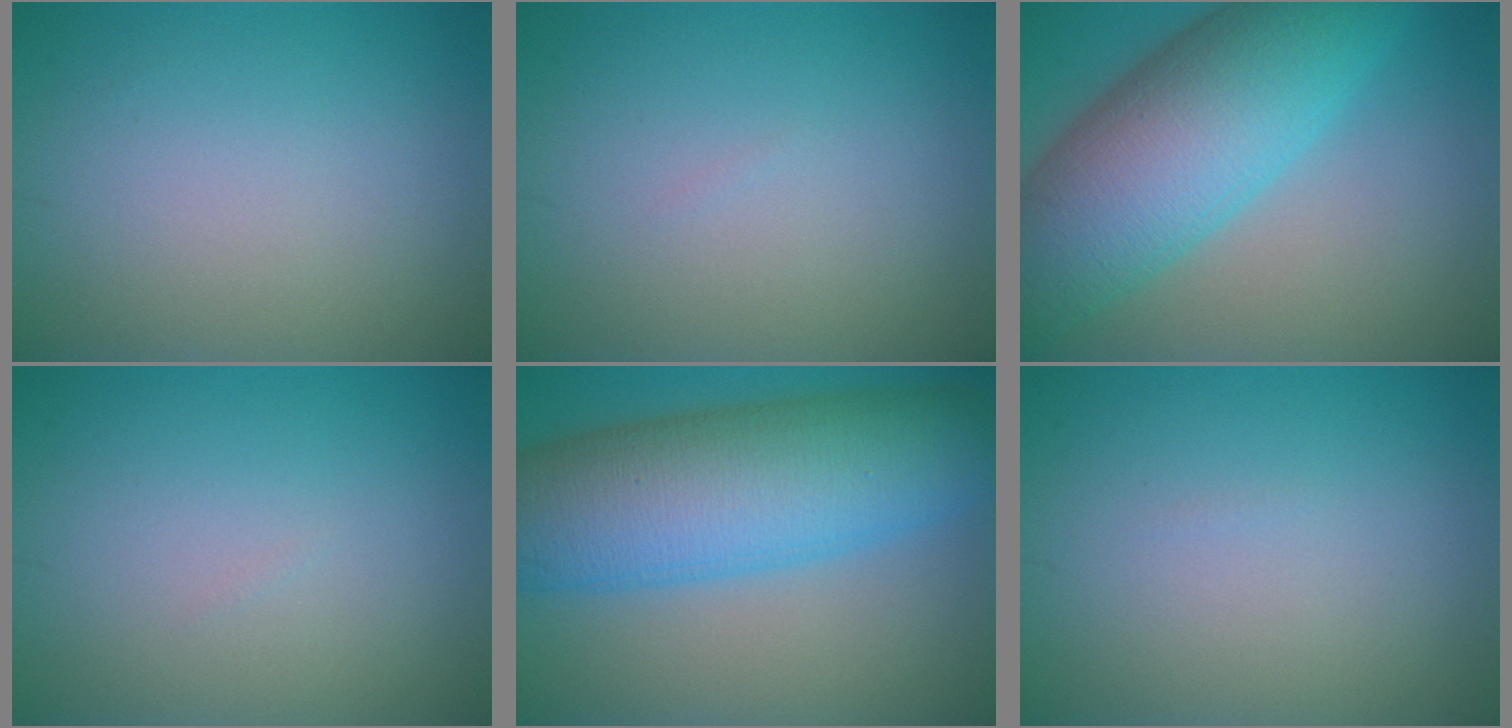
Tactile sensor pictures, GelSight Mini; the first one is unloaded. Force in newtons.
{"total": 0.0}
{"total": 12.5, "press": 12.5, "slide": 0.3}
{"total": 0.0}
{"total": 12.7, "press": 12.7, "slide": 0.2}
{"total": 0.0}